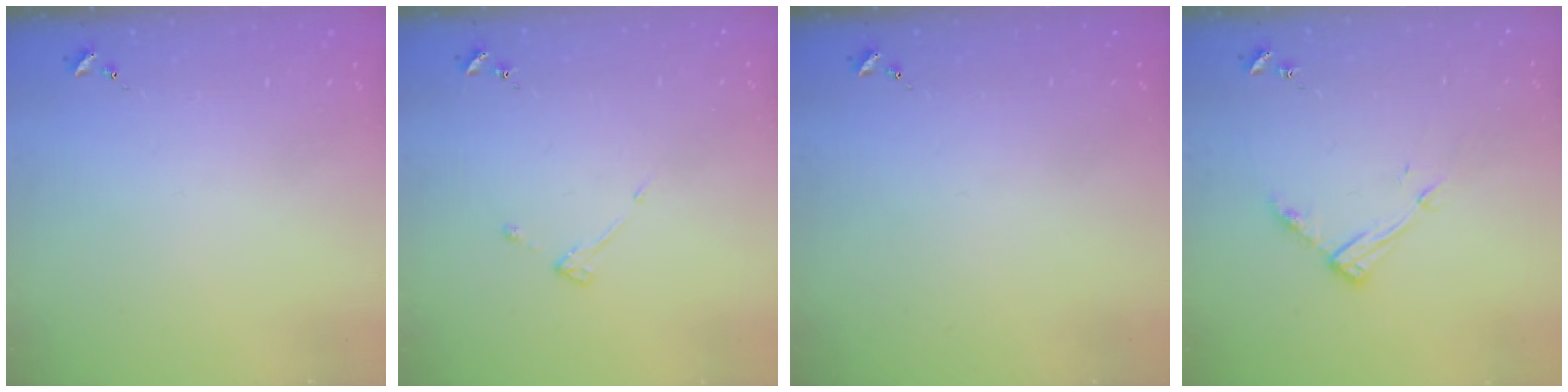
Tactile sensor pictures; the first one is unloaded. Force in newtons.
{"total": 2.9, "press": 2.9, "slide": 0.5}
{"total": 0.0}
{"total": 11.0, "press": 11.0, "slide": 0.8}